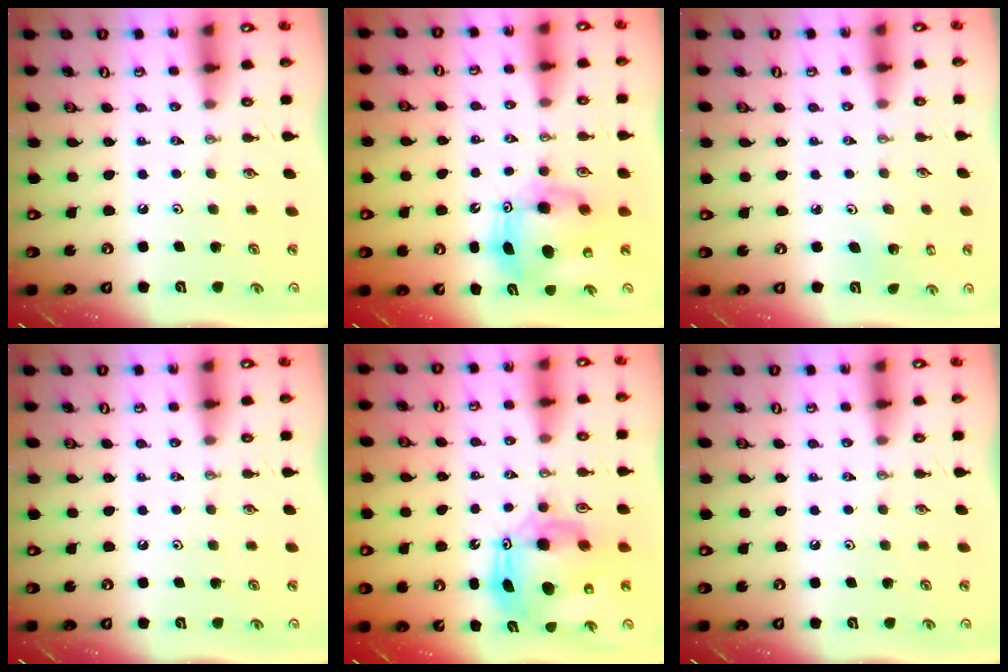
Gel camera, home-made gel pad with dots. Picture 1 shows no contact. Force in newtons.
{"total": 10.4, "press": 10.4, "slide": 0.7}
{"total": 1.8, "press": 1.8, "slide": 0.1}
{"total": 0.0}
{"total": 13.8, "press": 13.8, "slide": 1.6}
{"total": 0.0}